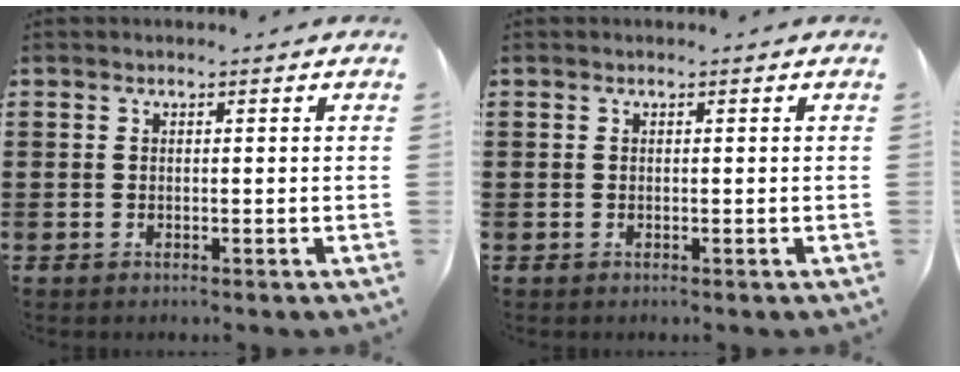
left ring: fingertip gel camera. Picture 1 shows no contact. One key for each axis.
{"total": 0.0}